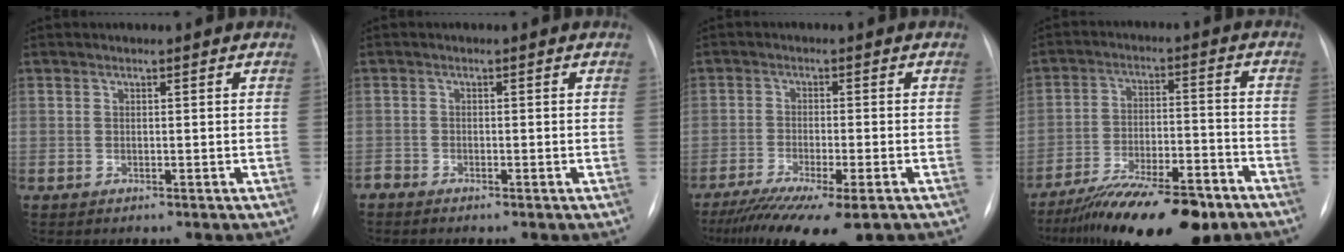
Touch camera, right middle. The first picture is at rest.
{"total": 1.0, "force": [-1.0, 0.2, 0.0], "torque": [0.002, -0.002, -0.020]}
{"total": 13.1, "force": [-9.5, 2.1, 8.7], "torque": [-0.151, -0.031, -0.151]}
{"total": 17.8, "force": [-13.8, 4.2, 10.4], "torque": [-0.150, 0.001, -0.220]}